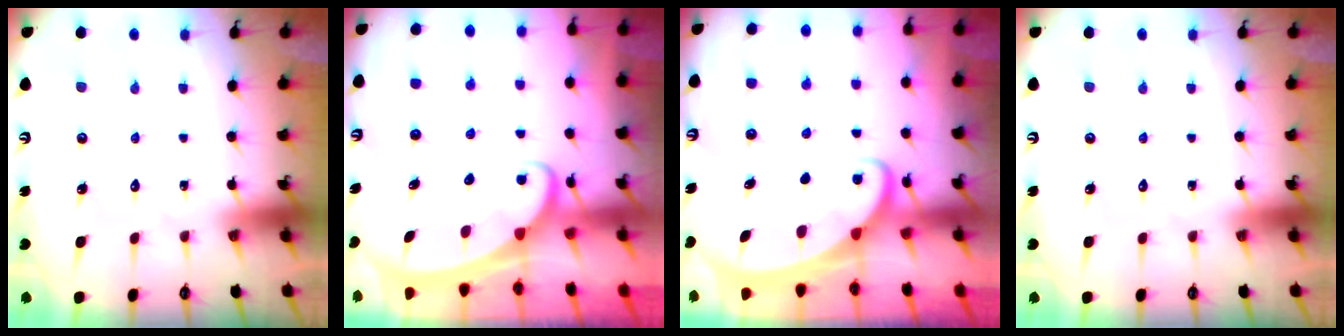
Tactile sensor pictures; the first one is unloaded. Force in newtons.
{"total": 2.3, "press": 2.3, "slide": 0.3}
{"total": 2.2, "press": 2.2, "slide": 0.3}
{"total": 0.0}